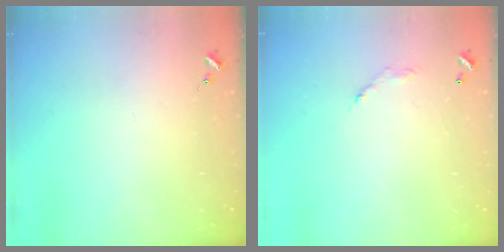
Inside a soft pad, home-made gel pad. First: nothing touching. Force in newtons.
{"total": 5.7, "press": 5.7, "slide": 0.4}